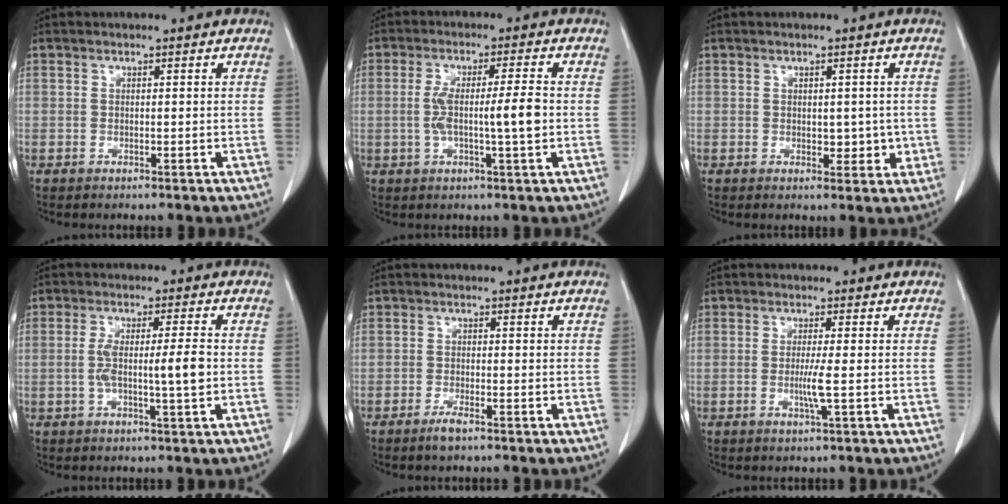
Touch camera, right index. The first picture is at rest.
{"total": 7.4, "force": [-0.7, 0.3, 7.3], "torque": [-0.137, 0.005, -0.011]}
{"total": 3.3, "force": [-0.2, 2.0, 2.6], "torque": [-0.026, -0.001, 0.004]}
{"total": 6.3, "force": [-0.6, 0.2, 6.2], "torque": [-0.116, 0.002, -0.010]}
{"total": 2.2, "force": [-1.6, 0.2, 1.5], "torque": [-0.034, -0.002, -0.031]}
{"total": 3.0, "force": [-0.5, -0.6, 2.9], "torque": [-0.059, -0.007, -0.010]}